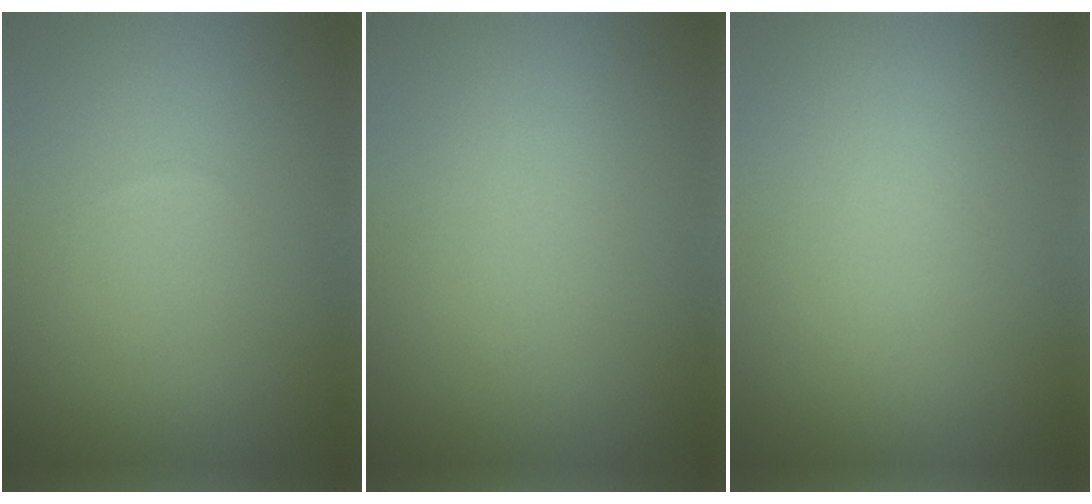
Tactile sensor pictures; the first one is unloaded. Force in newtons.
{"total": 0.0}
{"total": 0.0}